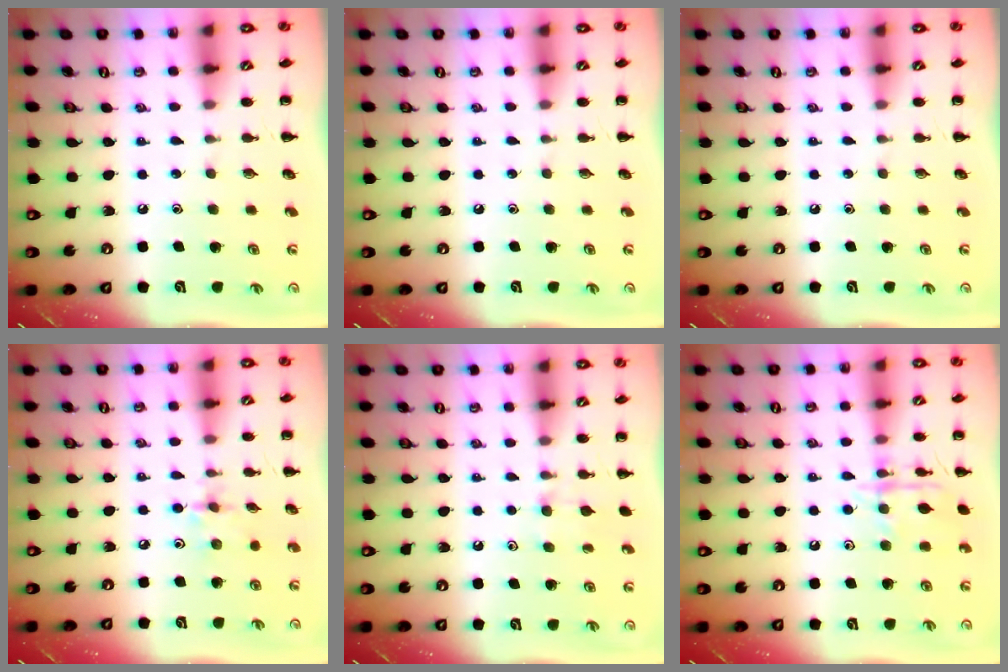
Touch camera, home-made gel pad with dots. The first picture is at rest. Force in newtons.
{"total": 0.0}
{"total": 0.0}
{"total": 2.9, "press": 2.9, "slide": 0.5}
{"total": 7.2, "press": 6.9, "slide": 1.9}
{"total": 12.0, "press": 12.0, "slide": 0.7}